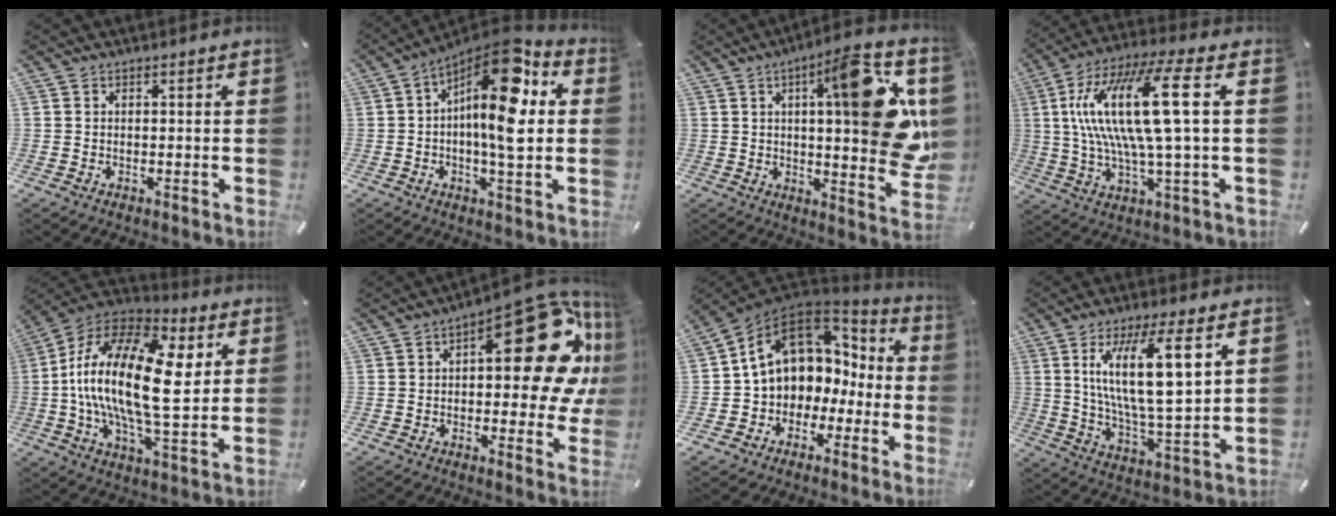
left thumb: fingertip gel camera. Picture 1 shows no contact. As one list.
[{"total": 16.6, "force": [3.7, 5.4, 15.2], "torque": [-0.255, -0.032, 0.052]}, {"total": 22.3, "force": [6.1, 4.3, 21.0], "torque": [-0.287, -0.040, 0.075]}, {"total": 20.0, "force": [3.8, 4.4, 19.2], "torque": [-0.405, -0.013, 0.042]}, {"total": 24.2, "force": [3.3, 10.7, 21.5], "torque": [-0.441, -0.019, 0.046]}, {"total": 25.6, "force": [7.1, 12.3, 21.3], "torque": [-0.244, -0.056, 0.120]}, {"total": 12.8, "force": [3.7, 10.5, 6.4], "torque": [-0.127, -0.016, 0.071]}, {"total": 16.3, "force": [7.0, 4.0, 14.1], "torque": [-0.256, -0.022, 0.106]}]